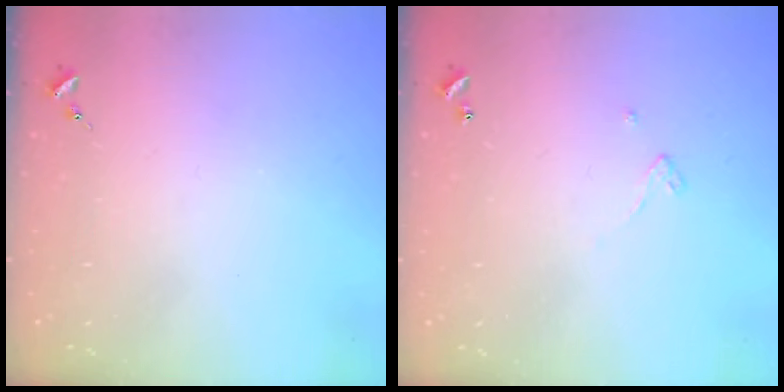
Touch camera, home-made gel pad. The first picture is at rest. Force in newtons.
{"total": 3.2, "press": 3.2, "slide": 0.1}